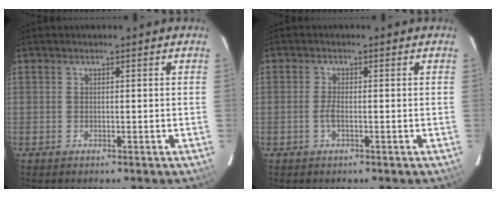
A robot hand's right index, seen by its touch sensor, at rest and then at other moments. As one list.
[{"total": 1.8, "force": [-0.7, 0.2, 1.7], "torque": [-0.036, -0.001, -0.015]}]